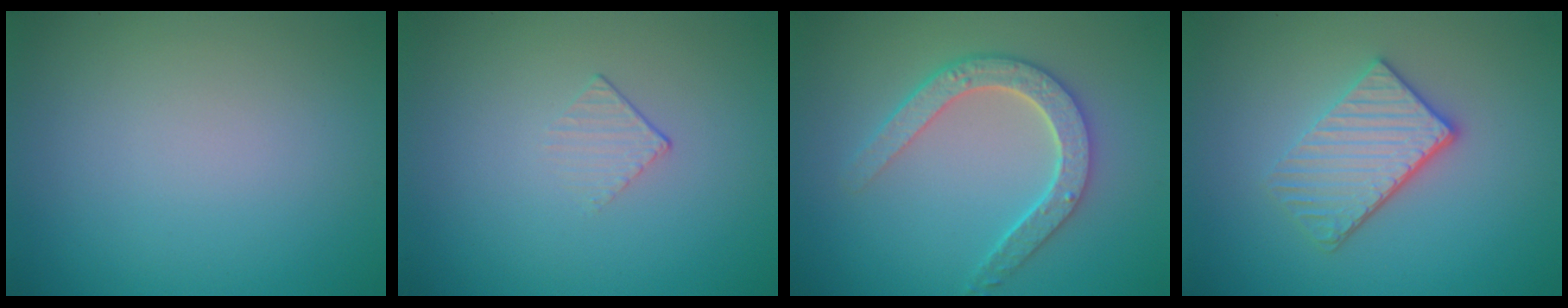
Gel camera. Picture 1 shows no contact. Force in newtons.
{"total": 1.2, "press": 0.4, "slide": 1.2}
{"total": 4.7, "press": 3.7, "slide": 2.8}
{"total": 3.9, "press": 3.2, "slide": 2.2}